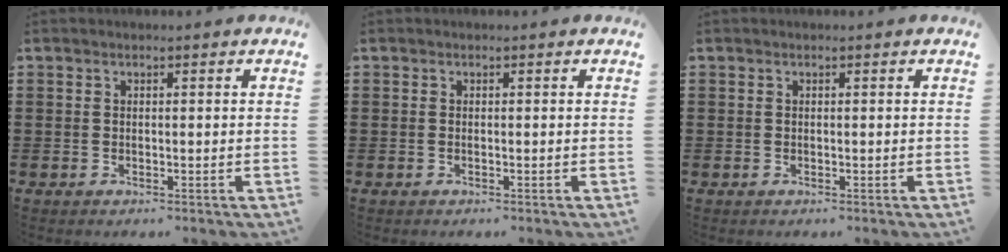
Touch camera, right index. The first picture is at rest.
{"total": 0.0}
{"total": 0.0}